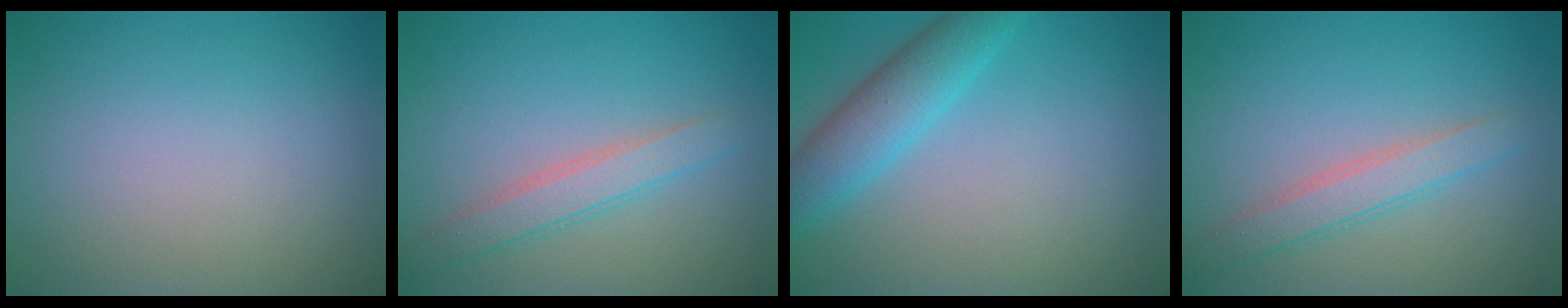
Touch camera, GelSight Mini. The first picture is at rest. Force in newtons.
{"total": 2.5, "press": 2.5, "slide": 0.1}
{"total": 4.4, "press": 4.4, "slide": 0.1}
{"total": 2.5, "press": 2.5, "slide": 0.1}